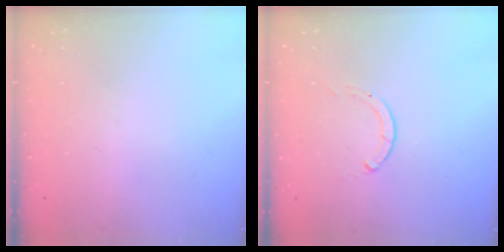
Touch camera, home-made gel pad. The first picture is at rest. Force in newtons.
{"total": 0.0}